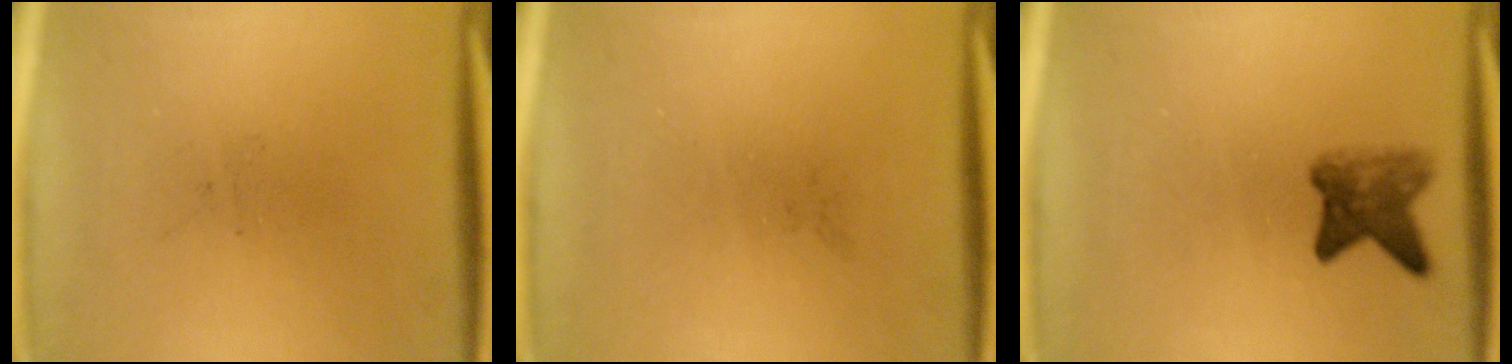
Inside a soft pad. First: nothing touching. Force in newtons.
{"total": 0.0}
{"total": 4.2}